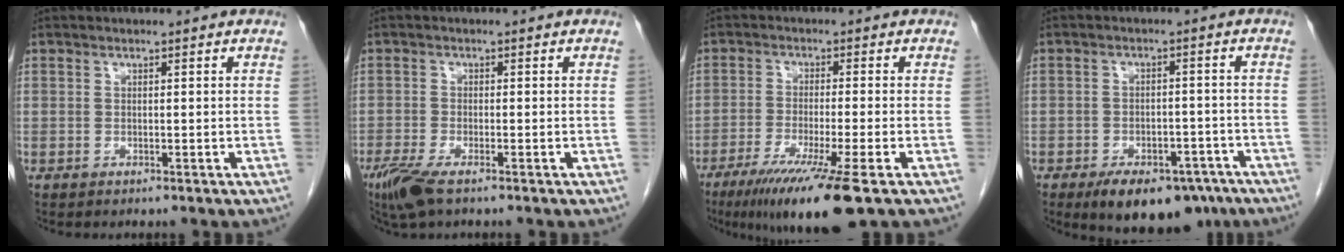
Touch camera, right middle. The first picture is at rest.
{"total": 4.7, "force": [-3.1, 0.9, 3.3], "torque": [-0.073, -0.013, -0.059]}
{"total": 11.7, "force": [-7.3, -0.6, 9.2], "torque": [-0.155, -0.036, -0.119]}
{"total": 12.2, "force": [-8.5, 6.1, 6.3], "torque": [-0.083, 0.004, -0.121]}